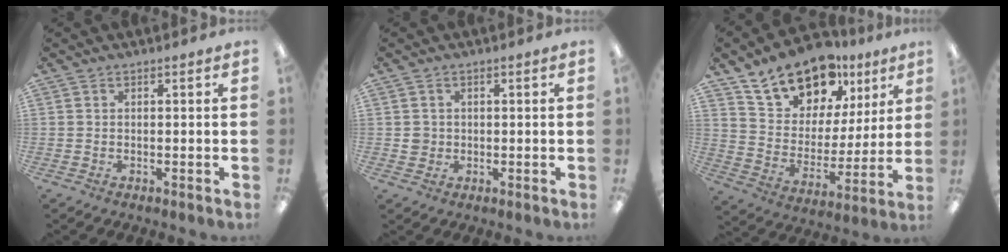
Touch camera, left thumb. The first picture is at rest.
{"total": 2.4, "force": [0.3, 2.4, 0.5], "torque": [-0.011, 0.005, 0.004]}
{"total": 18.0, "force": [13.9, 9.7, 5.8], "torque": [-0.115, -0.090, 0.256]}